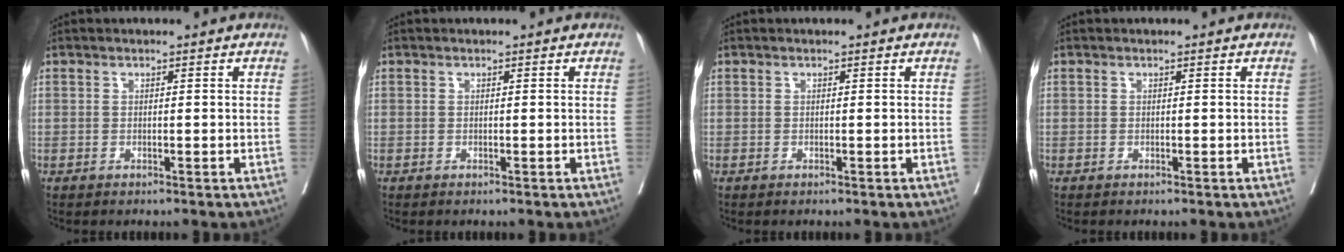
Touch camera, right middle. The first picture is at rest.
{"total": 0.0}
{"total": 0.0}
{"total": 0.5, "force": [0.4, -0.2, -0.1], "torque": [0.000, 0.000, 0.005]}